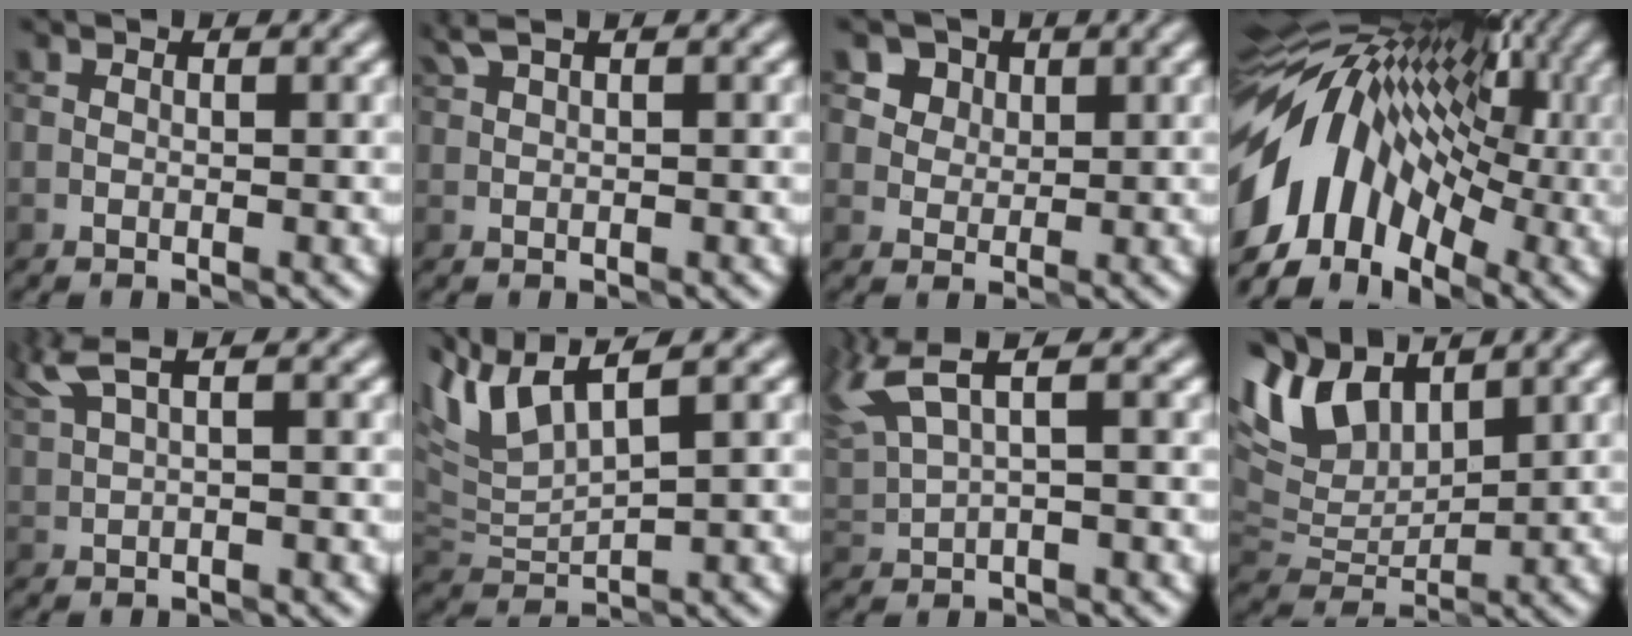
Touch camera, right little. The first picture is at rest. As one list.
[{"total": 1.9, "force": [1.6, 0.2, 1.1], "torque": [-0.029, 0.010, 0.037]}, {"total": 7.5, "force": [4.3, 5.3, 3.1], "torque": [-0.068, 0.006, 0.070]}, {"total": 13.4, "force": [-2.3, 8.4, 10.3], "torque": [-0.191, 0.028, -0.055]}, {"total": 3.4, "force": [2.3, 0.6, 2.5], "torque": [-0.069, 0.017, 0.051]}, {"total": 5.8, "force": [3.8, 1.4, 4.2], "torque": [-0.107, 0.017, 0.078]}, {"total": 5.4, "force": [3.0, 1.5, 4.2], "torque": [-0.115, 0.019, 0.062]}, {"total": 6.8, "force": [4.1, 3.4, 4.1], "torque": [-0.105, 0.009, 0.076]}]